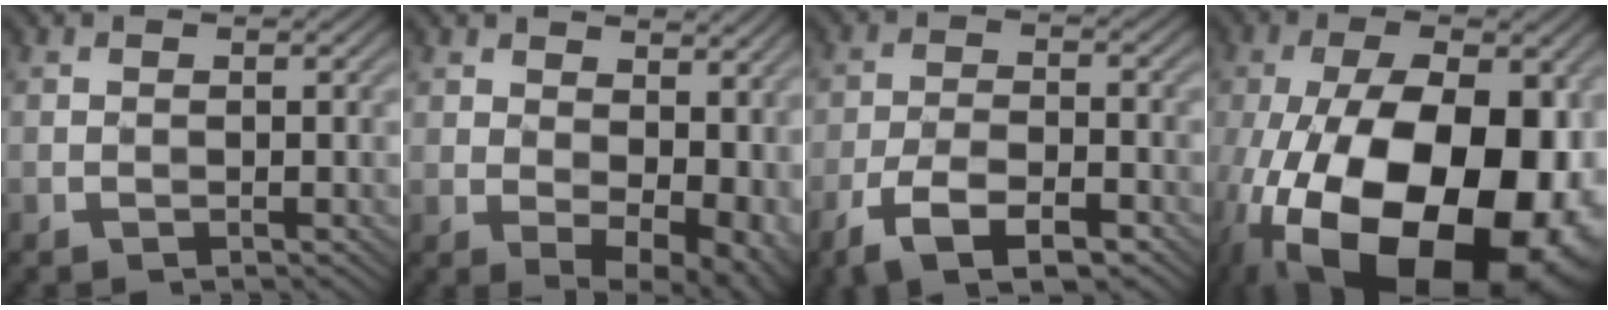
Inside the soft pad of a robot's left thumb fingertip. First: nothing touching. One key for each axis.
{"total": 11.3, "fx": 1.9, "fy": 7.2, "fz": 8.5, "tx": -0.111, "ty": -0.024, "tz": 0.062}
{"total": 7.1, "fx": -4.5, "fy": 2.7, "fz": 4.7, "tx": -0.091, "ty": 0.001, "tz": -0.088}
{"total": 23.7, "fx": -9.2, "fy": 12.6, "fz": 17.8, "tx": -0.319, "ty": -0.085, "tz": -0.095}